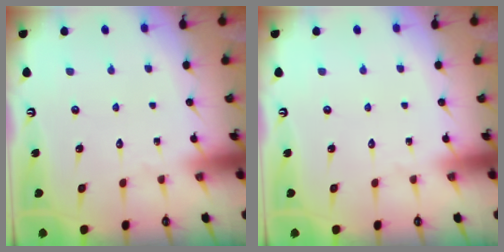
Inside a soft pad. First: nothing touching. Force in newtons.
{"total": 0.0}